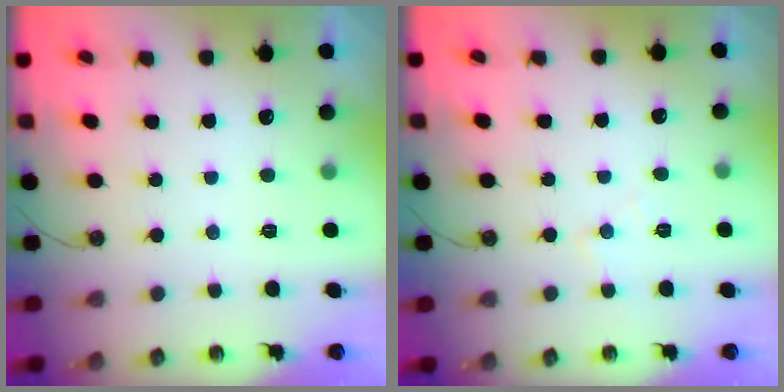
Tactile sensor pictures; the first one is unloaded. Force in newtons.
{"total": 5.6, "press": 5.5, "slide": 0.6}